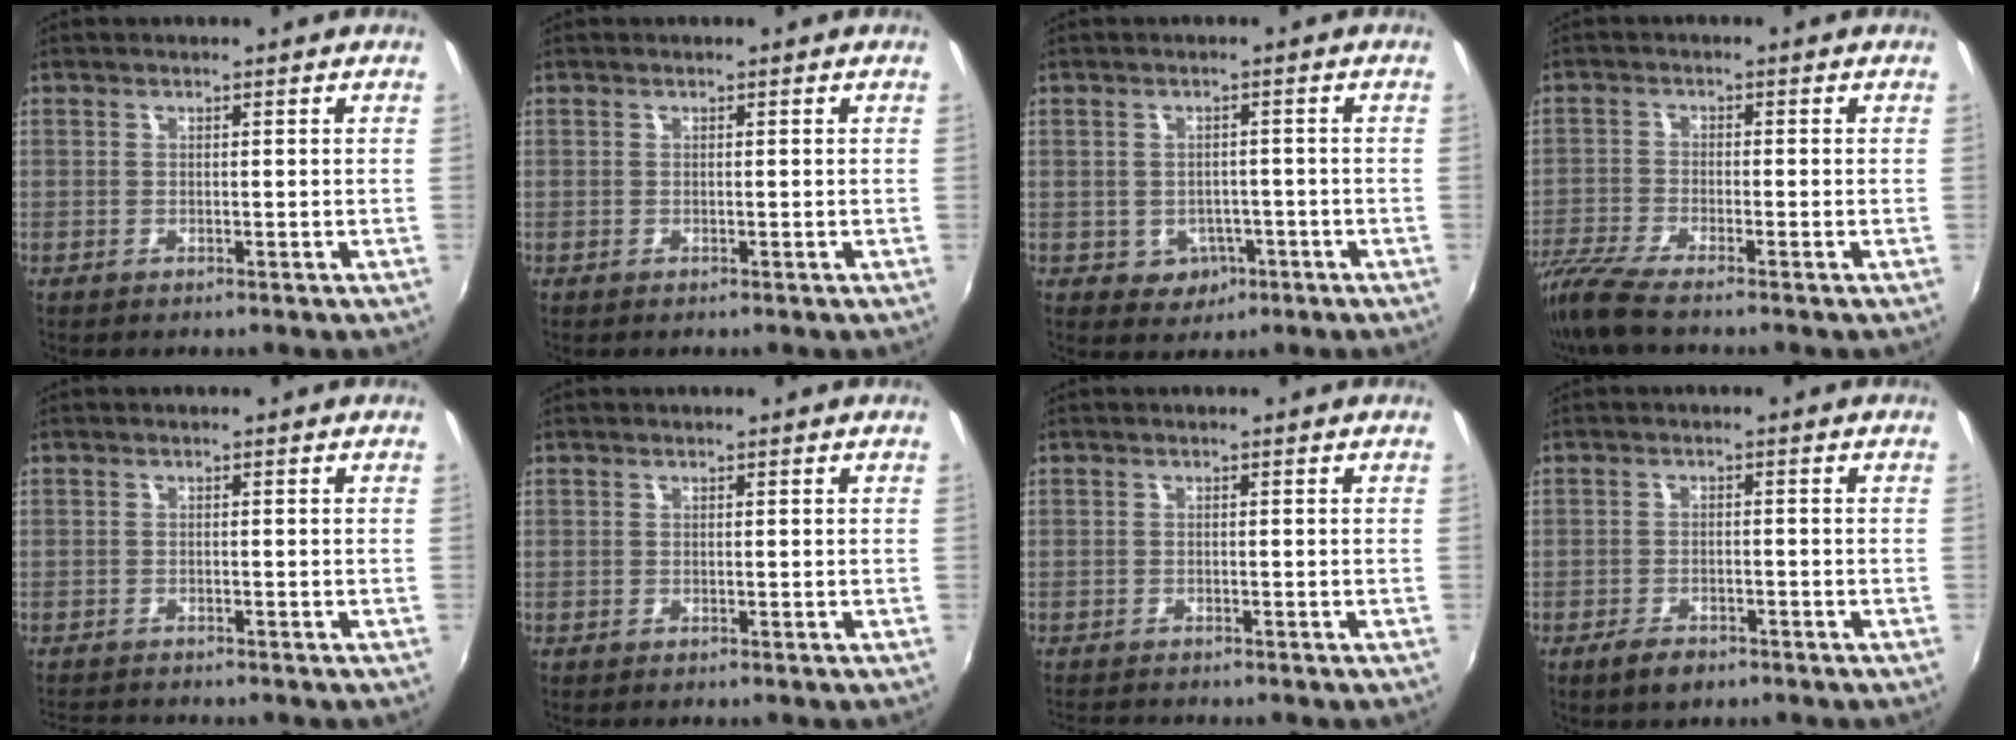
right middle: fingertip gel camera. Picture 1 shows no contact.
{"total": 0.0}
{"total": 4.2, "force": [-1.5, 3.7, 1.2], "torque": [-0.033, 0.005, -0.009]}
{"total": 7.7, "force": [-6.6, 0.3, 3.9], "torque": [-0.101, -0.028, -0.127]}
{"total": 3.8, "force": [-3.7, 0.3, 1.0], "torque": [-0.033, -0.016, -0.067]}
{"total": 0.0}
{"total": 3.0, "force": [-2.8, 0.3, 0.8], "torque": [-0.027, -0.016, -0.052]}
{"total": 3.9, "force": [-2.8, 1.7, 2.1], "torque": [-0.054, -0.008, -0.051]}